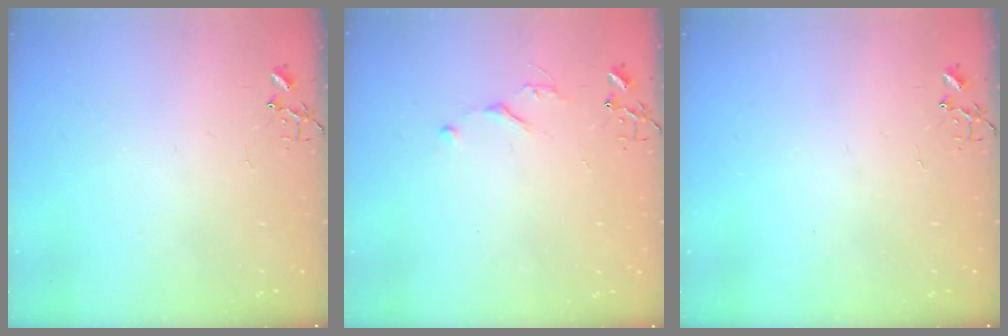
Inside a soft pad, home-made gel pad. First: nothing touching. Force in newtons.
{"total": 4.3, "press": 4.3, "slide": 0.6}
{"total": 0.0}